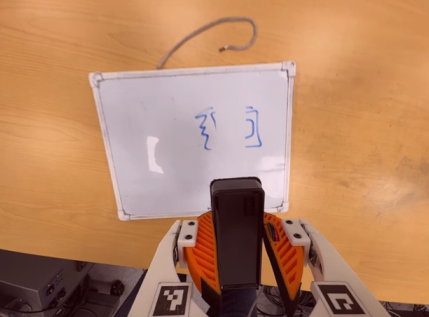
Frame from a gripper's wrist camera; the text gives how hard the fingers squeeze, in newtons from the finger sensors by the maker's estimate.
{"total": 5.7, "left": 6.6, "right": 4.9}